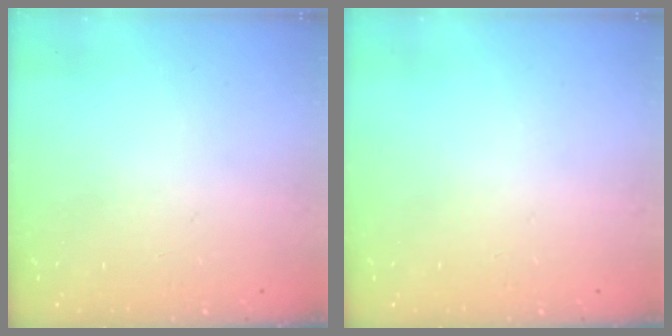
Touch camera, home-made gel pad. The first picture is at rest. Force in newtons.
{"total": 0.0}